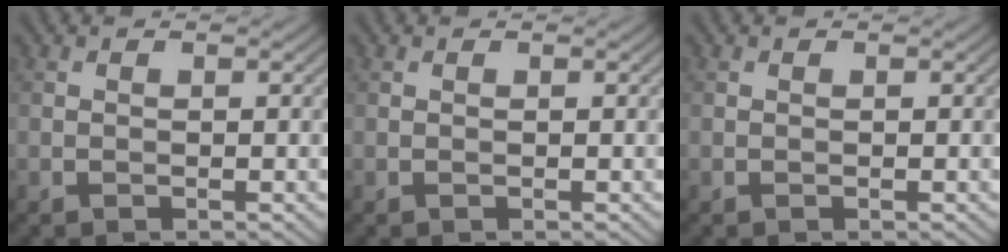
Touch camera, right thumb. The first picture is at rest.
{"total": 0.0}
{"total": 0.0}